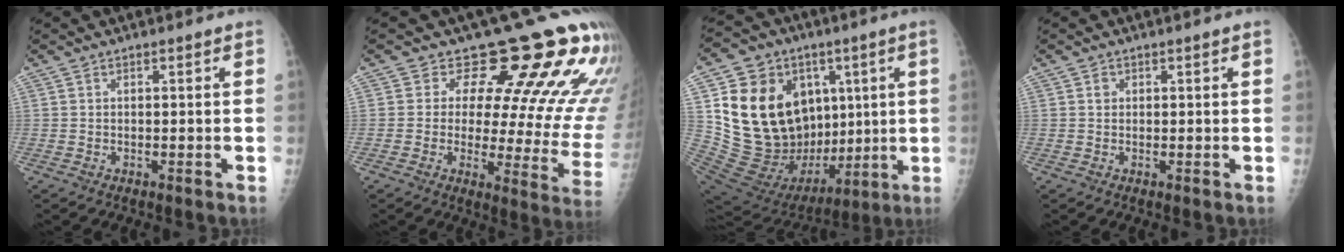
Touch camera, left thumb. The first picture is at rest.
{"total": 17.3, "force": [12.6, 5.9, 10.3], "torque": [-0.079, -0.085, 0.140]}
{"total": 28.5, "force": [5.4, 19.1, 20.5], "torque": [-0.342, -0.007, 0.115]}
{"total": 1.0, "force": [0.4, 0.7, 0.5], "torque": [-0.004, -0.001, 0.007]}